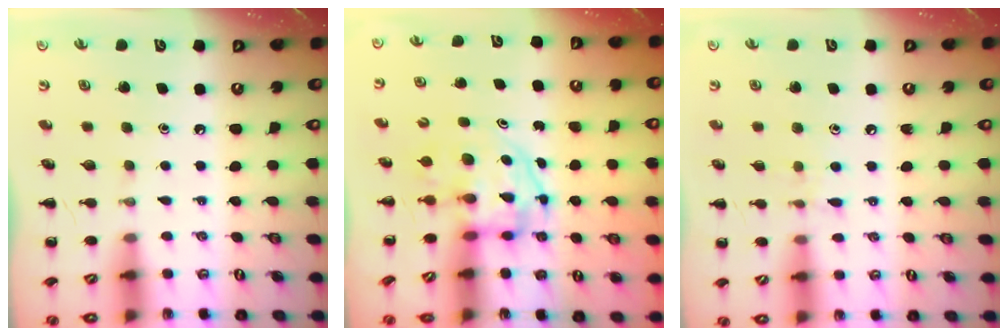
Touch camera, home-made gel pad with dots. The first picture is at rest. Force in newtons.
{"total": 3.3, "press": 3.3, "slide": 0.5}
{"total": 6.4, "press": 5.9, "slide": 2.3}